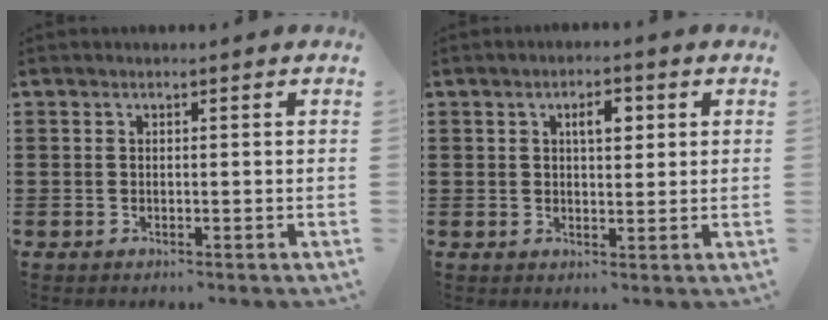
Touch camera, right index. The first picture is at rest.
{"total": 3.4, "force": [1.1, 1.4, 2.9], "torque": [-0.043, 0.003, 0.012]}